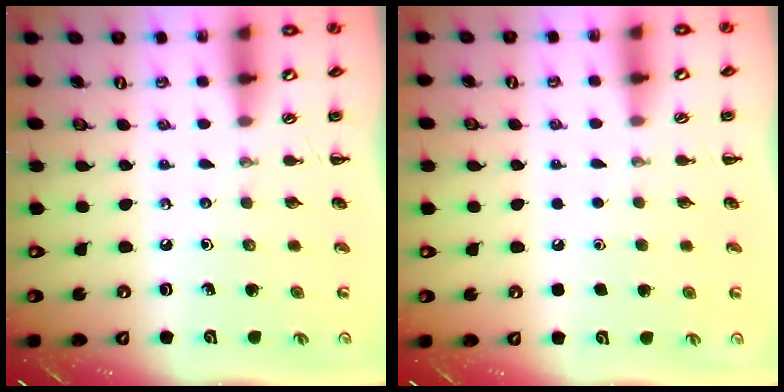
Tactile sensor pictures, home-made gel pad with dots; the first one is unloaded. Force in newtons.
{"total": 1.6, "press": 1.6, "slide": 0.1}